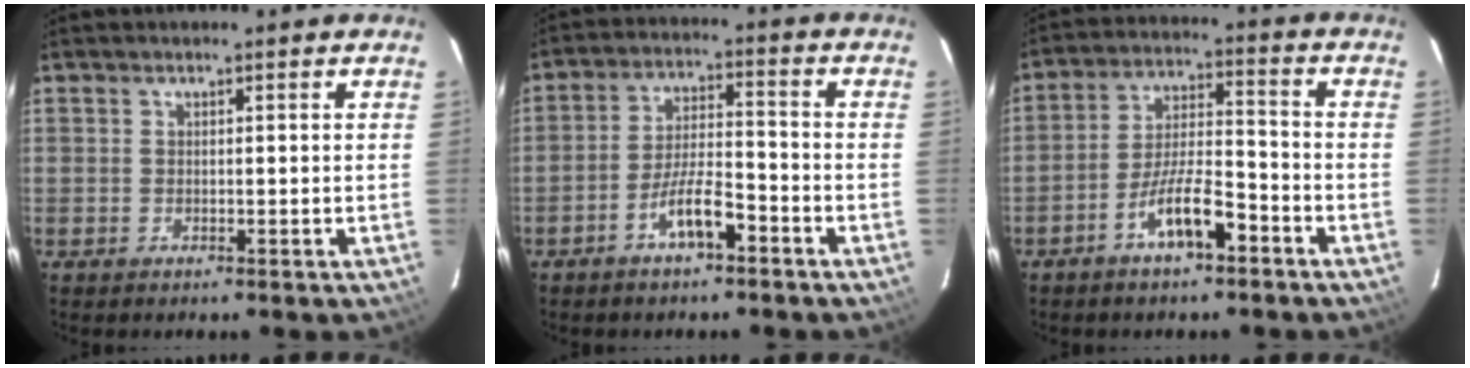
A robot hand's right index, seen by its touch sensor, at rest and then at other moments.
{"total": 7.2, "force": [-4.4, 1.6, 5.4], "torque": [-0.110, 0.009, -0.076]}
{"total": 8.9, "force": [-5.4, 2.1, 6.8], "torque": [-0.133, 0.010, -0.093]}